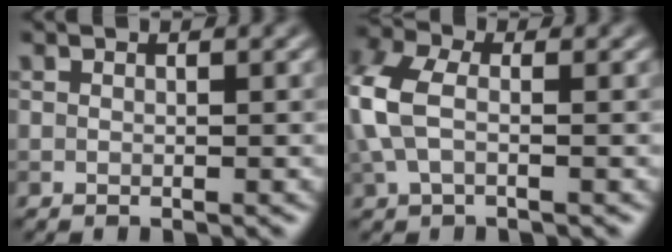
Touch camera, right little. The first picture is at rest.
{"total": 5.4, "force": [-0.1, 3.2, 4.3], "torque": [-0.120, 0.009, -0.012]}